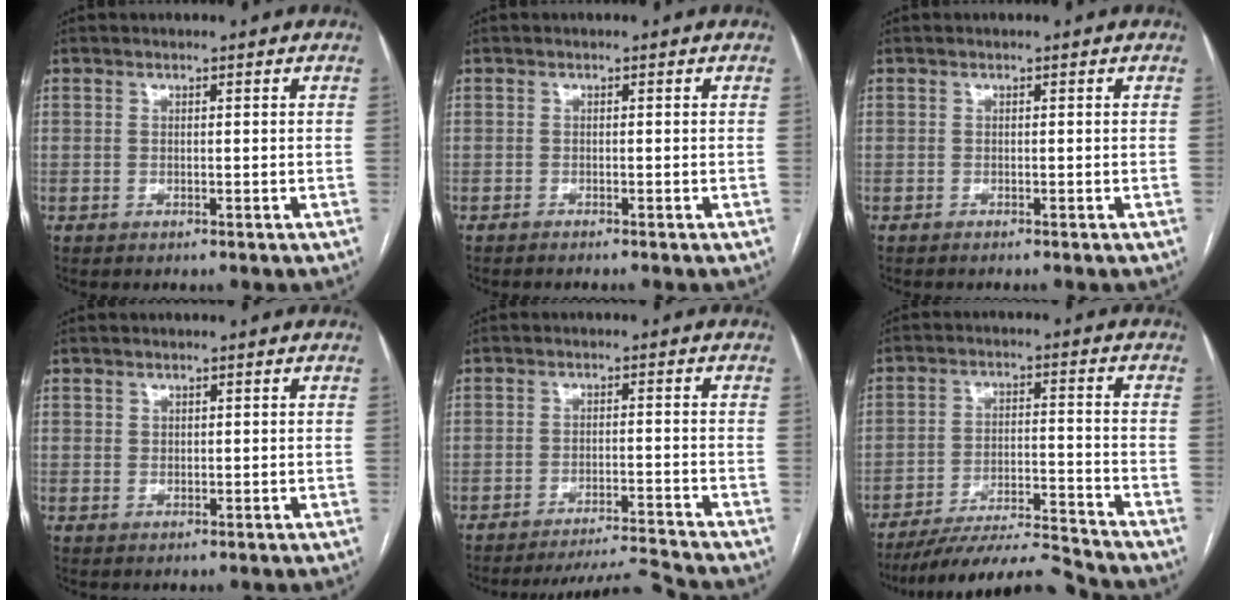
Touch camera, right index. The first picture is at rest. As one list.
[{"total": 1.2, "force": [-1.0, -0.3, 0.6], "torque": [-0.004, 0.002, -0.010]}, {"total": 0.6, "force": [-0.5, -0.1, 0.3], "torque": [0.001, 0.000, -0.004]}, {"total": 0.7, "force": [0.4, 0.6, 0.1], "torque": [0.006, -0.001, 0.004]}, {"total": 7.0, "force": [-6.4, -2.6, -0.6], "torque": [0.006, -0.001, -0.109]}, {"total": 11.3, "force": [-11.1, -1.0, 2.3], "torque": [-0.034, 0.011, -0.195]}]